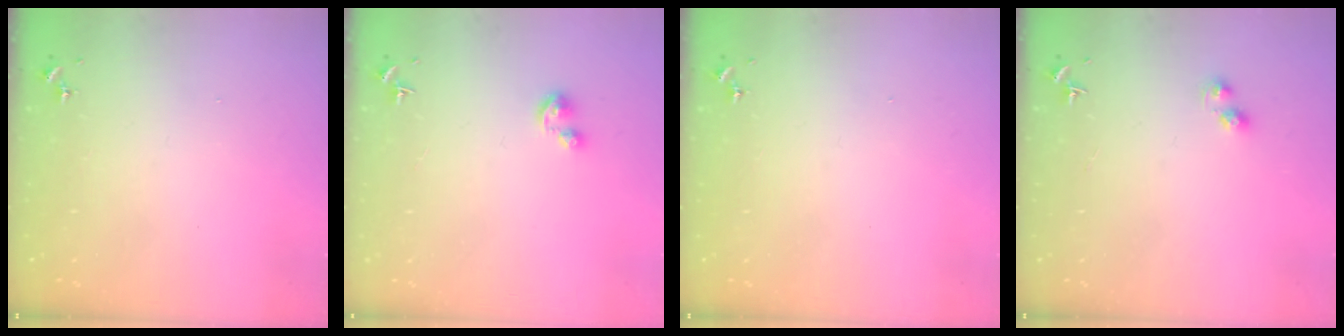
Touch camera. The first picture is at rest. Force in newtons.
{"total": 3.6, "press": 3.5, "slide": 0.5}
{"total": 0.0}
{"total": 3.8, "press": 3.8, "slide": 0.5}